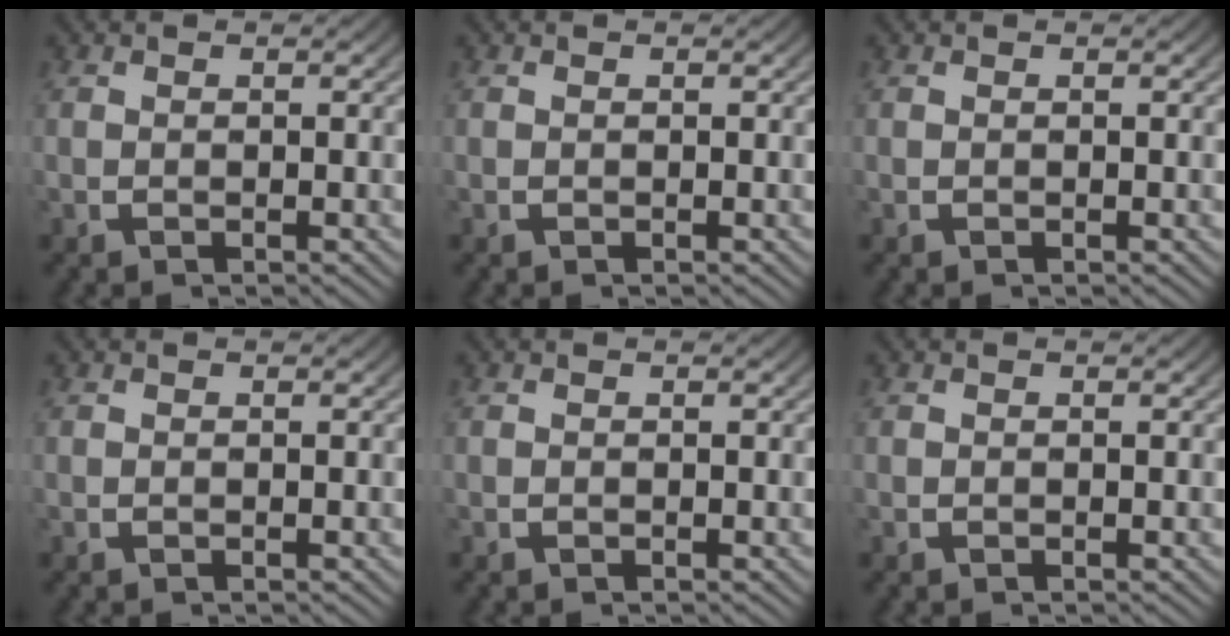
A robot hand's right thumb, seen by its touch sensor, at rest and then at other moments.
{"total": 0.0}
{"total": 0.0}
{"total": 0.0}
{"total": 0.0}
{"total": 0.0}